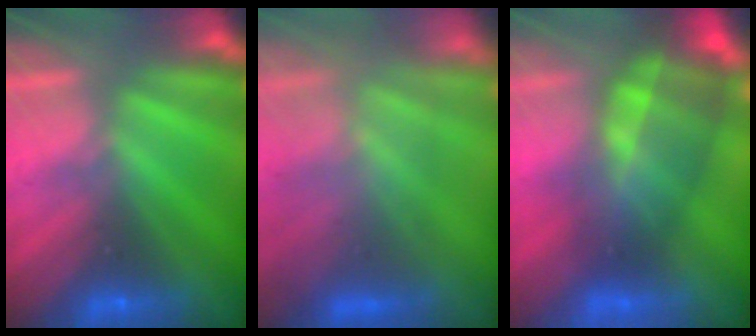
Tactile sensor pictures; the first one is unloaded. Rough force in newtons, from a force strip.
{"total": 3.8}
{"total": 9.4}